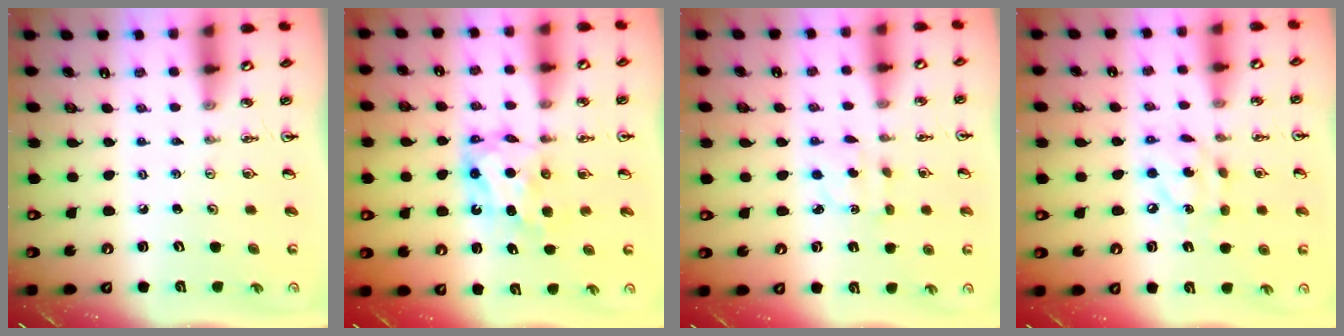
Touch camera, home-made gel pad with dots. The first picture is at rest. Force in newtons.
{"total": 6.7, "press": 6.7, "slide": 0.4}
{"total": 2.7, "press": 2.6, "slide": 0.6}
{"total": 9.3, "press": 9.3, "slide": 0.5}